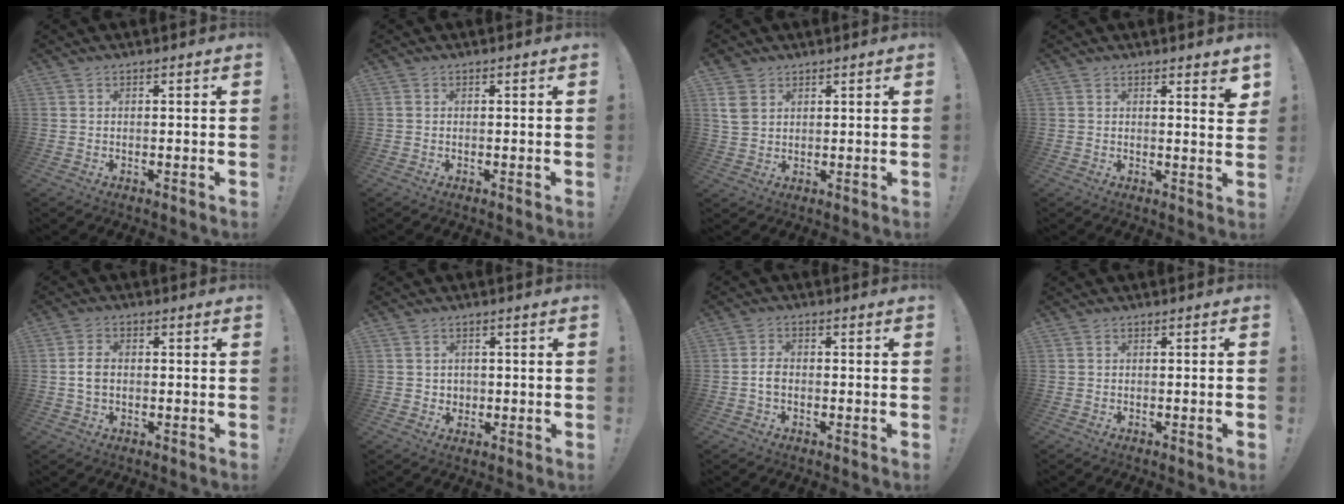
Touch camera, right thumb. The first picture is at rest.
{"total": 0.0}
{"total": 5.9, "force": [2.7, 4.1, 3.2], "torque": [-0.071, -0.001, 0.057]}
{"total": 2.9, "force": [2.1, 0.2, 2.1], "torque": [-0.018, -0.021, 0.030]}
{"total": 4.1, "force": [-0.2, 2.8, 3.1], "torque": [-0.059, 0.004, -0.008]}
{"total": 3.0, "force": [0.7, 2.8, 0.6], "torque": [-0.007, -0.003, 0.012]}
{"total": 2.8, "force": [-0.7, 1.8, 1.9], "torque": [-0.039, 0.007, -0.013]}
{"total": 1.4, "force": [-0.7, -0.2, 1.2], "torque": [-0.026, 0.001, -0.011]}